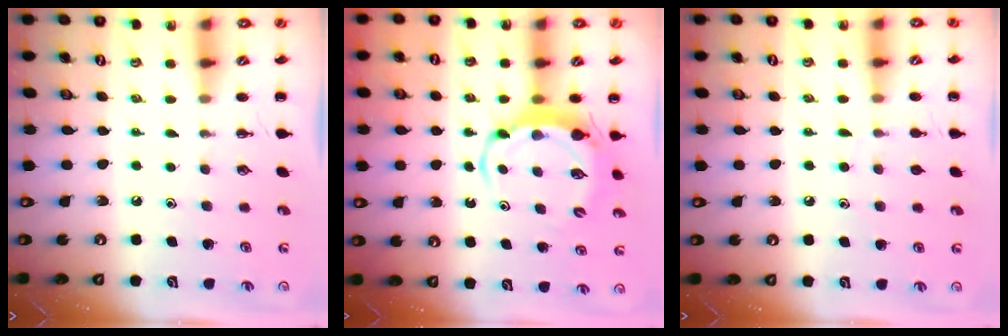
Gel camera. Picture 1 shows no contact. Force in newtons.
{"total": 5.6, "press": 5.5, "slide": 0.6}
{"total": 5.9, "press": 5.6, "slide": 1.9}